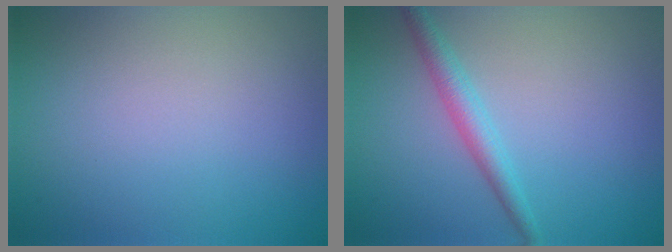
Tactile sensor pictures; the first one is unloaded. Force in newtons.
{"total": 2.4, "press": 2.4, "slide": 0.1}